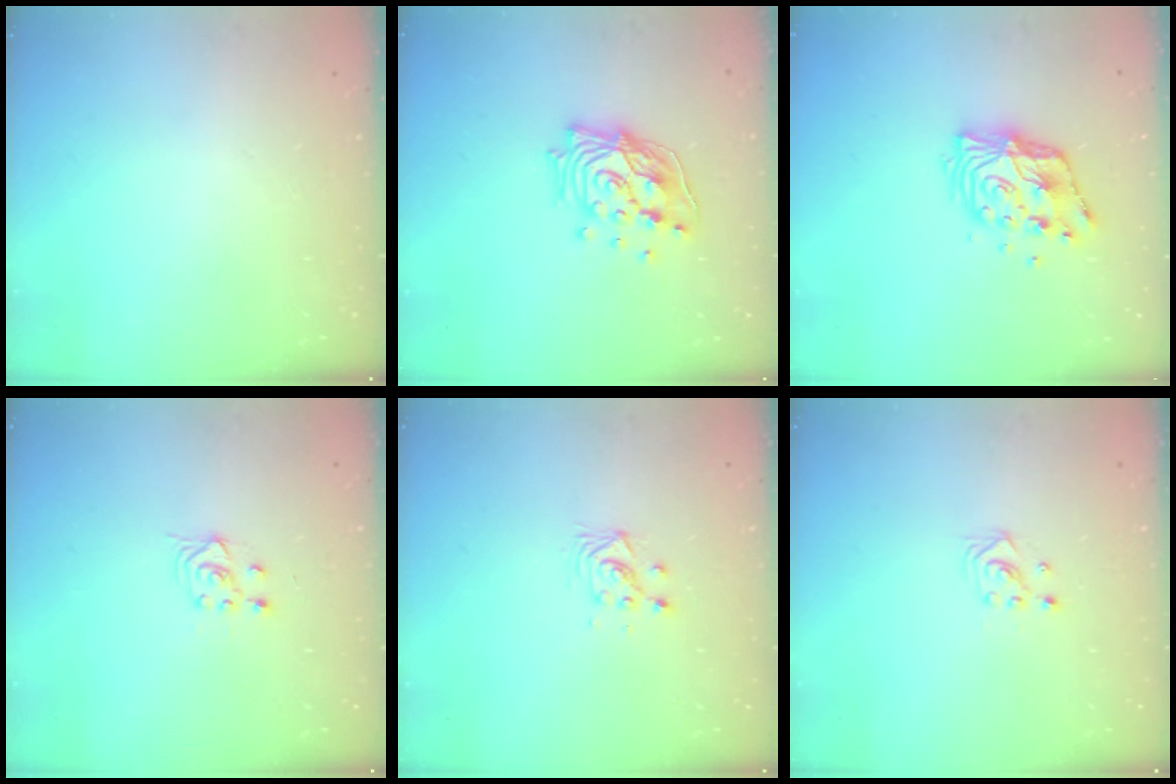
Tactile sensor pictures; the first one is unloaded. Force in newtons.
{"total": 17.0, "press": 16.1, "slide": 5.5}
{"total": 12.3, "press": 12.3, "slide": 1.1}
{"total": 3.8, "press": 3.6, "slide": 1.4}
{"total": 3.7, "press": 3.7, "slide": 0.3}
{"total": 2.2, "press": 2.2, "slide": 0.2}